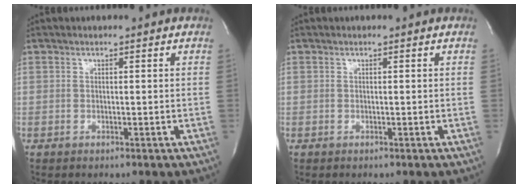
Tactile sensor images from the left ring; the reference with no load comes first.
{"total": 0.0}